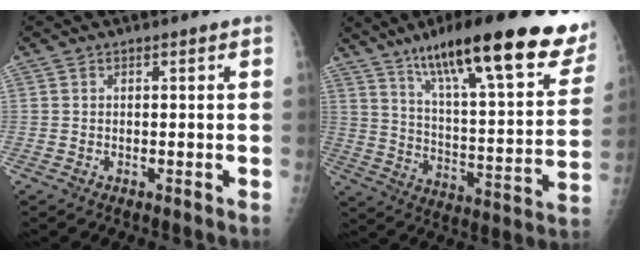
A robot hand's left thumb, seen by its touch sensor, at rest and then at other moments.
{"total": 28.5, "force": [18.3, 6.7, 20.8], "torque": [-0.277, -0.045, 0.275]}